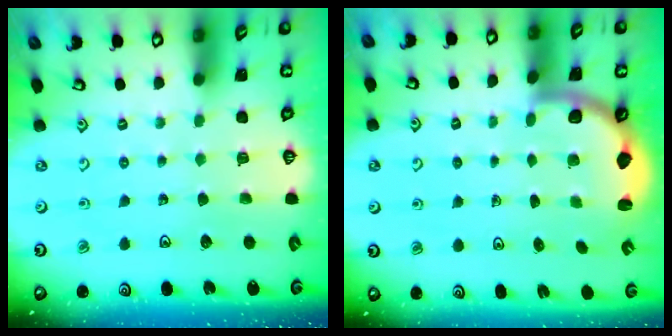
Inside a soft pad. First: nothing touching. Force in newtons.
{"total": 2.6, "press": 2.5, "slide": 0.6}